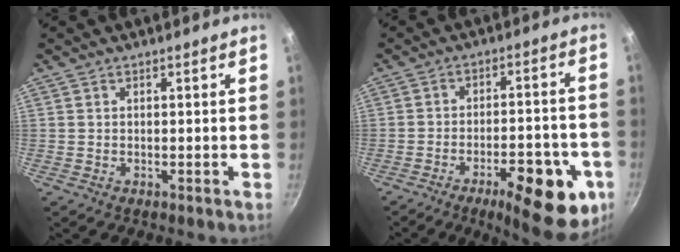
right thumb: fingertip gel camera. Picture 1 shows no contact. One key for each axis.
{"total": 17.5, "fx": -7.9, "fy": 6.6, "fz": 14.2, "tx": -0.151, "ty": 0.024, "tz": -0.102}